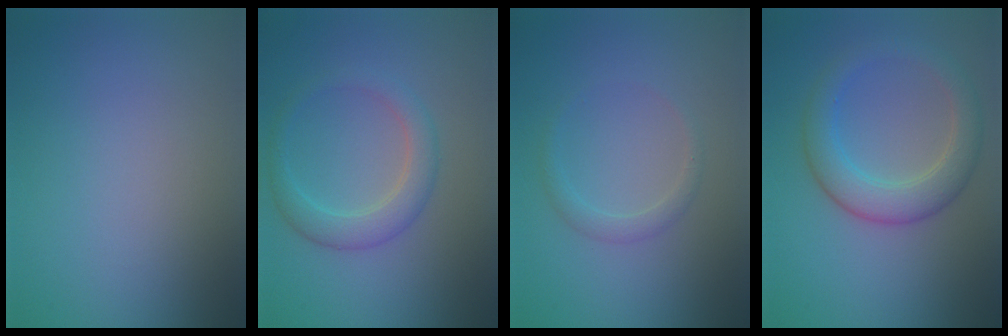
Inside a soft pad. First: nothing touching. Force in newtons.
{"total": 3.0, "press": 3.0, "slide": 0.2}
{"total": 1.2, "press": 1.2, "slide": 0.0}
{"total": 4.3, "press": 4.3, "slide": 0.1}